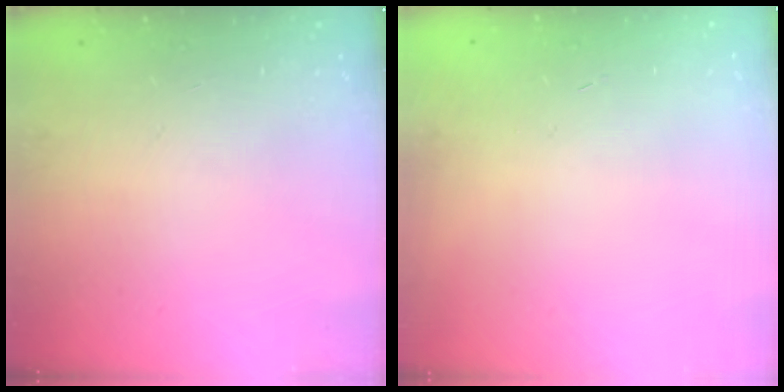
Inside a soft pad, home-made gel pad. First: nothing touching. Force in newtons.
{"total": 0.6, "press": 0.5, "slide": 0.2}